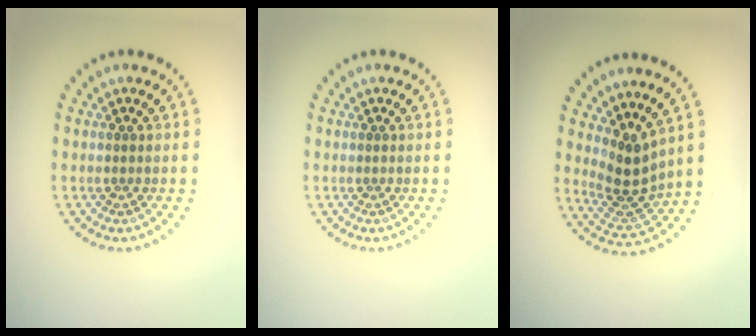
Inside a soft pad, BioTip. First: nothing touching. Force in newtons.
{"total": 0.0}
{"total": 3.5, "press": 2.9, "slide": 2.0}